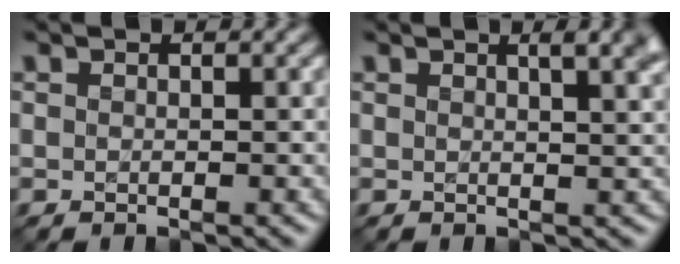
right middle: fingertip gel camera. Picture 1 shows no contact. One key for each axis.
{"total": 4.3, "fx": 2.1, "fy": 1.7, "fz": 3.4, "tx": -0.016, "ty": 0.020, "tz": 0.012}